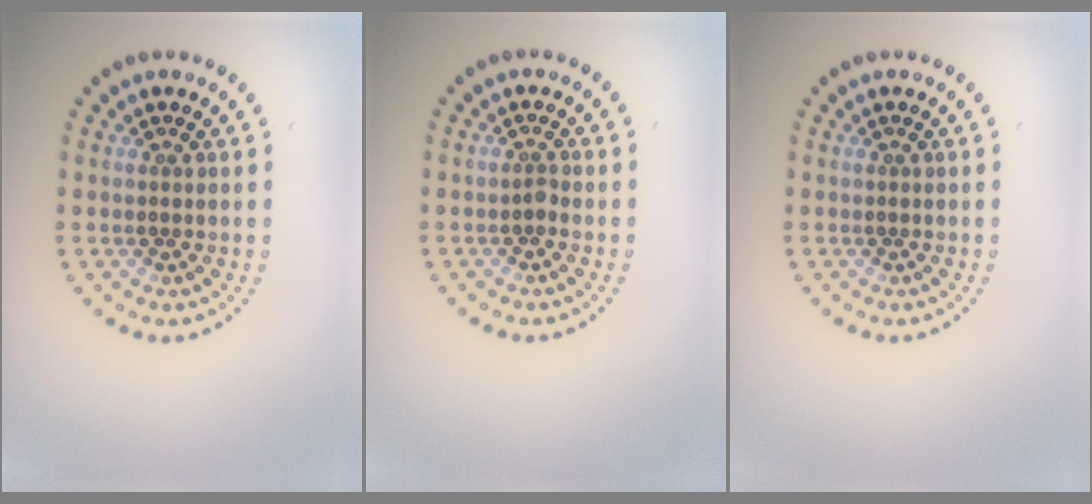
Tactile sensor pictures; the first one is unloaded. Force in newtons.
{"total": 0.6, "press": 0.5, "slide": 0.3}
{"total": 0.0}